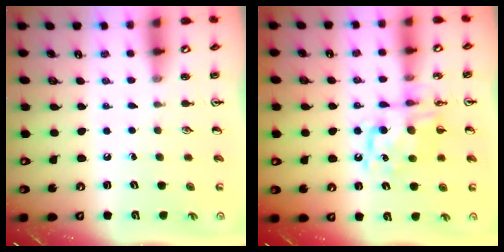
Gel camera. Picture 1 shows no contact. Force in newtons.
{"total": 10.7, "press": 10.7, "slide": 0.4}